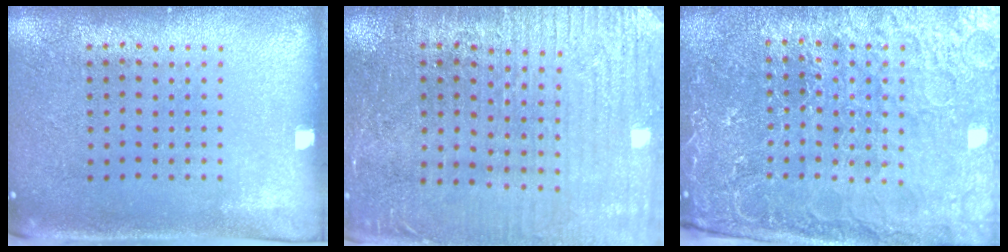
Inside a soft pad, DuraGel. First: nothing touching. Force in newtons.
{"total": 3.1, "press": 3.0, "slide": 0.9}
{"total": 4.8, "press": 4.5, "slide": 1.6}